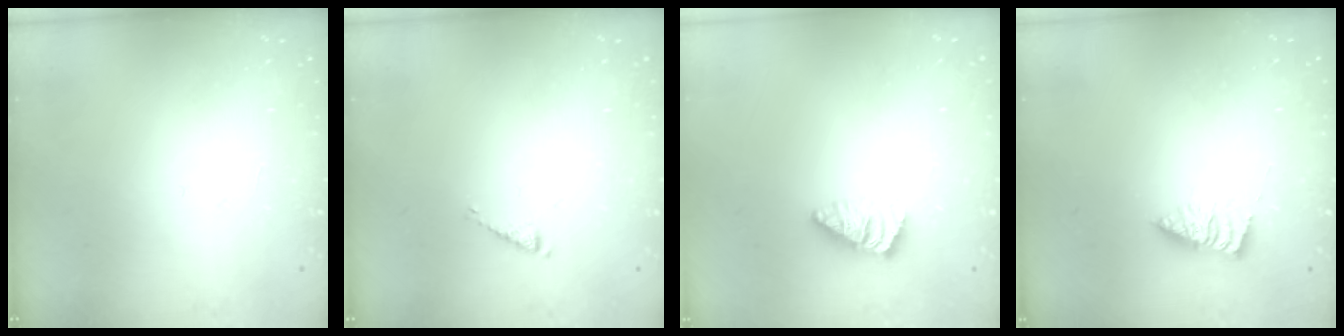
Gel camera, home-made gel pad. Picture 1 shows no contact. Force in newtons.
{"total": 2.7, "press": 2.7, "slide": 0.4}
{"total": 1.0, "press": 1.0, "slide": 0.3}
{"total": 2.3, "press": 2.3, "slide": 0.4}